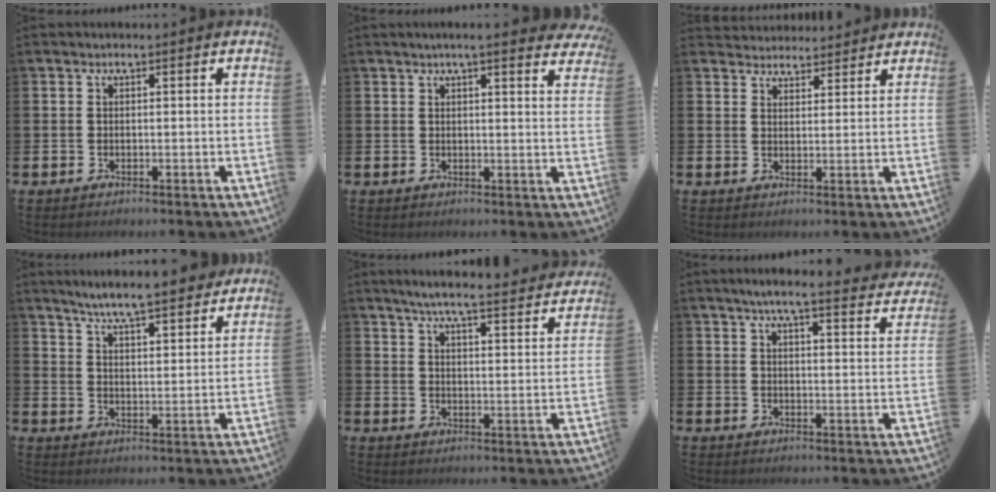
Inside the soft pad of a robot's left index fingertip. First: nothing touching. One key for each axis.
{"total": 3.4, "fx": 3.2, "fy": -0.1, "fz": 1.2, "tx": -0.020, "ty": -0.016, "tz": 0.054}
{"total": 3.4, "fx": 3.3, "fy": 0.8, "fz": -0.5, "tx": 0.000, "ty": -0.016, "tz": 0.060}
{"total": 6.7, "fx": 6.5, "fy": 0.3, "fz": 1.8, "tx": -0.054, "ty": -0.039, "tz": 0.113}
{"total": 6.2, "fx": 5.8, "fy": 0.0, "fz": 2.0, "tx": -0.045, "ty": -0.041, "tz": 0.096}
{"total": 5.9, "fx": 5.4, "fy": 0.4, "fz": 2.3, "tx": -0.049, "ty": -0.027, "tz": 0.091}